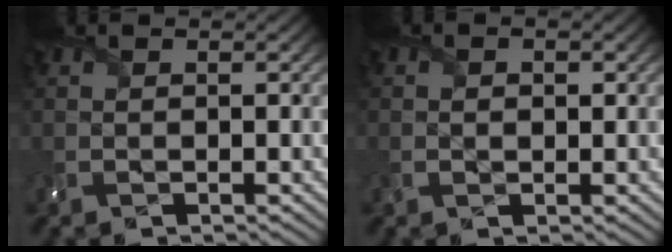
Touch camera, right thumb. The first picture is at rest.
{"total": 1.4, "force": [0.1, 1.1, 1.0], "torque": [-0.020, -0.004, 0.004]}